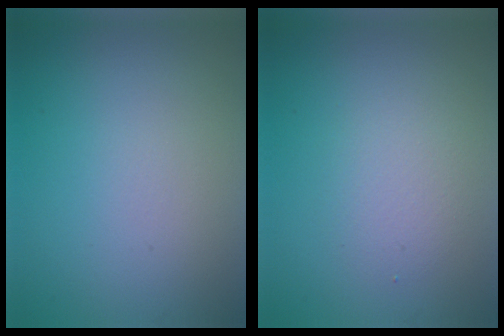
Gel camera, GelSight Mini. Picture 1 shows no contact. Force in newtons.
{"total": 2.0, "press": 2.0, "slide": 0.1}